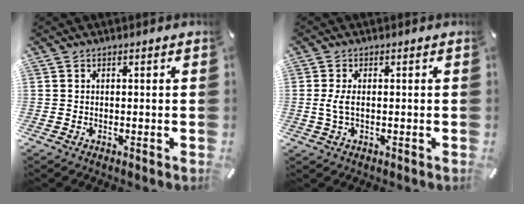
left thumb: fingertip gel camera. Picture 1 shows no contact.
{"total": 3.4, "force": [-0.1, 1.6, 3.0], "torque": [-0.070, -0.003, -0.006]}